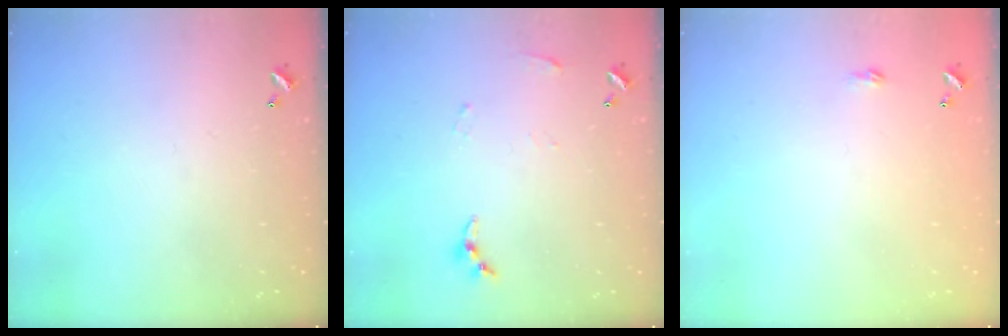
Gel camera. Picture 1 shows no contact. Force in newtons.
{"total": 4.5, "press": 4.5, "slide": 0.1}
{"total": 2.3, "press": 2.3, "slide": 0.4}